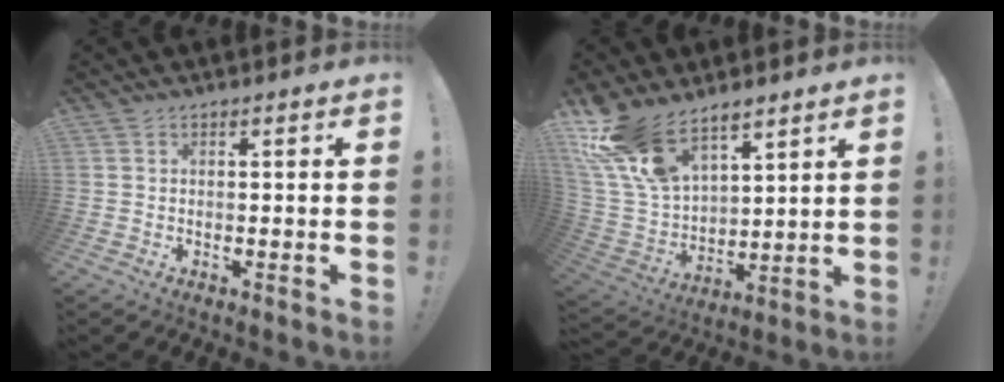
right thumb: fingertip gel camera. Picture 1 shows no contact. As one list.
[{"total": 16.8, "force": [12.4, 8.1, 8.1], "torque": [-0.181, -0.079, 0.238]}]